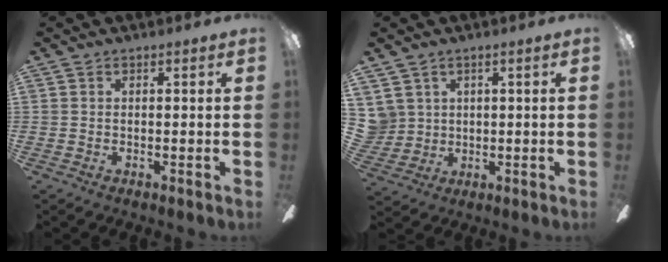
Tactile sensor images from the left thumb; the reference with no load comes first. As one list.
[{"total": 5.2, "force": [2.1, 4.7, 0.3], "torque": [-0.041, 0.000, 0.041]}]